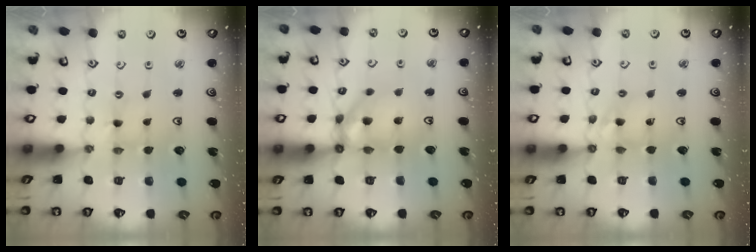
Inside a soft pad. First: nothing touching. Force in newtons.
{"total": 13.6, "press": 13.5, "slide": 1.8}
{"total": 7.0, "press": 7.0, "slide": 0.6}